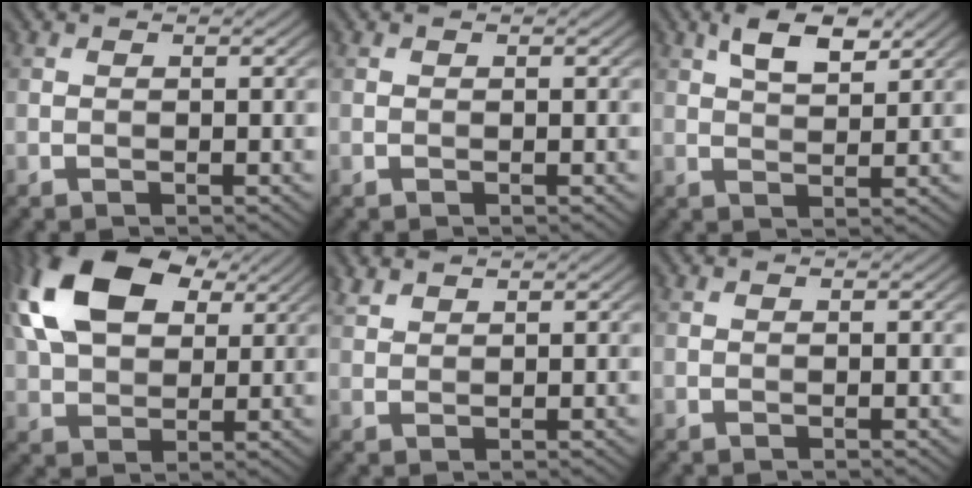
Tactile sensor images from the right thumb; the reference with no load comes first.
{"total": 0.0}
{"total": 5.2, "force": [2.9, 2.1, 3.8], "torque": [-0.077, 0.007, 0.055]}
{"total": 15.6, "force": [5.9, 9.4, 10.9], "torque": [-0.251, 0.029, 0.112]}
{"total": 1.8, "force": [1.6, 0.6, 0.6], "torque": [-0.020, 0.006, 0.039]}
{"total": 0.0}